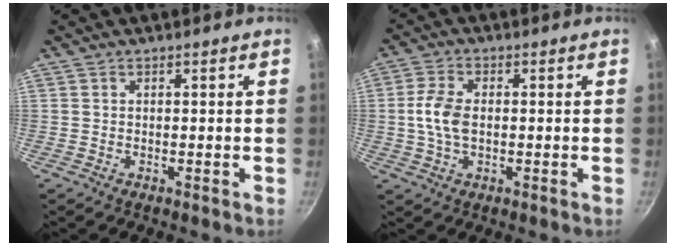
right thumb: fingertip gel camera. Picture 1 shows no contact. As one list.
[{"total": 6.5, "force": [-0.1, 3.9, 5.1], "torque": [-0.103, 0.012, -0.004]}]